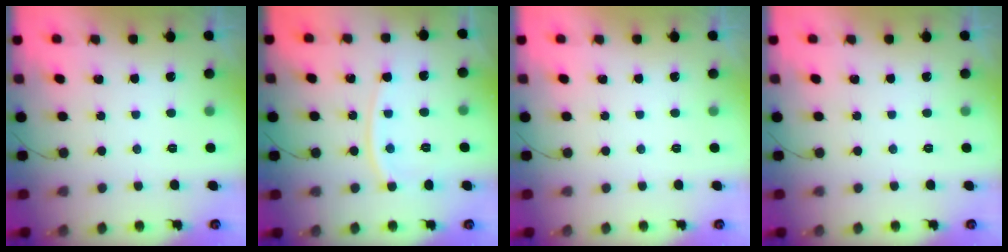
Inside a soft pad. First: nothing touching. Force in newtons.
{"total": 7.2, "press": 7.1, "slide": 1.0}
{"total": 0.0}
{"total": 0.0}